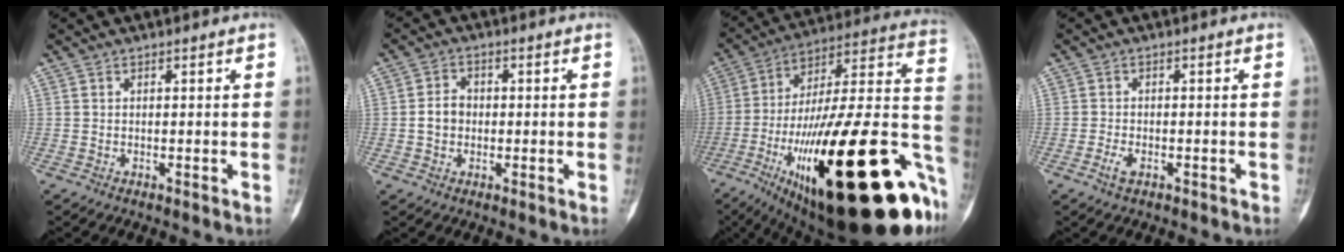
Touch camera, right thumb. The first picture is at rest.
{"total": 3.8, "force": [-0.4, 3.1, 2.1], "torque": [-0.032, 0.013, -0.009]}
{"total": 44.7, "force": [-15.1, 13.7, 39.8], "torque": [-0.531, 0.055, -0.230]}
{"total": 2.0, "force": [-1.1, 1.0, 1.3], "torque": [-0.033, 0.005, -0.021]}